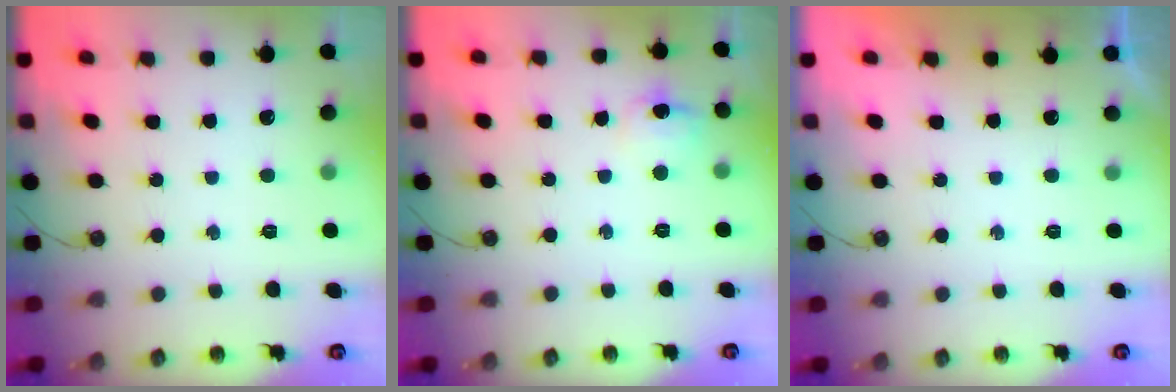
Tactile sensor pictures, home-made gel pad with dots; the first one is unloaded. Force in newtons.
{"total": 7.1, "press": 7.0, "slide": 0.8}
{"total": 0.0}